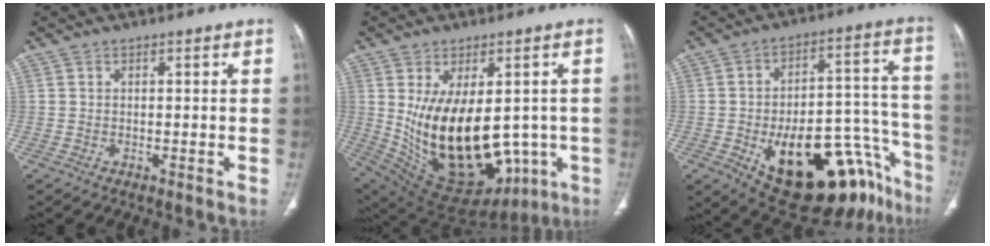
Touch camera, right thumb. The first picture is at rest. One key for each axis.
{"total": 23.7, "fx": -1.5, "fy": 13.6, "fz": 19.3, "tx": -0.316, "ty": -0.019, "tz": 0.026}
{"total": 27.5, "fx": -14.0, "fy": 12.6, "fz": 20.1, "tx": -0.197, "ty": 0.088, "tz": -0.189}